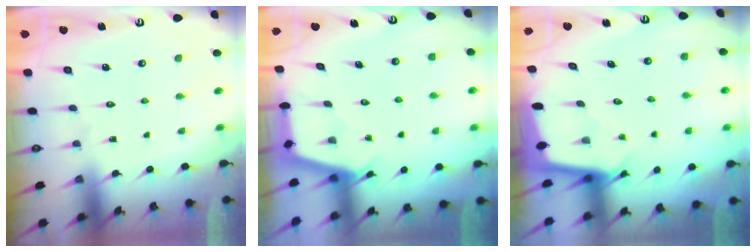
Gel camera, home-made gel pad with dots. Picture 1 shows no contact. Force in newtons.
{"total": 2.6, "press": 2.6, "slide": 0.3}
{"total": 2.4, "press": 2.4, "slide": 0.2}